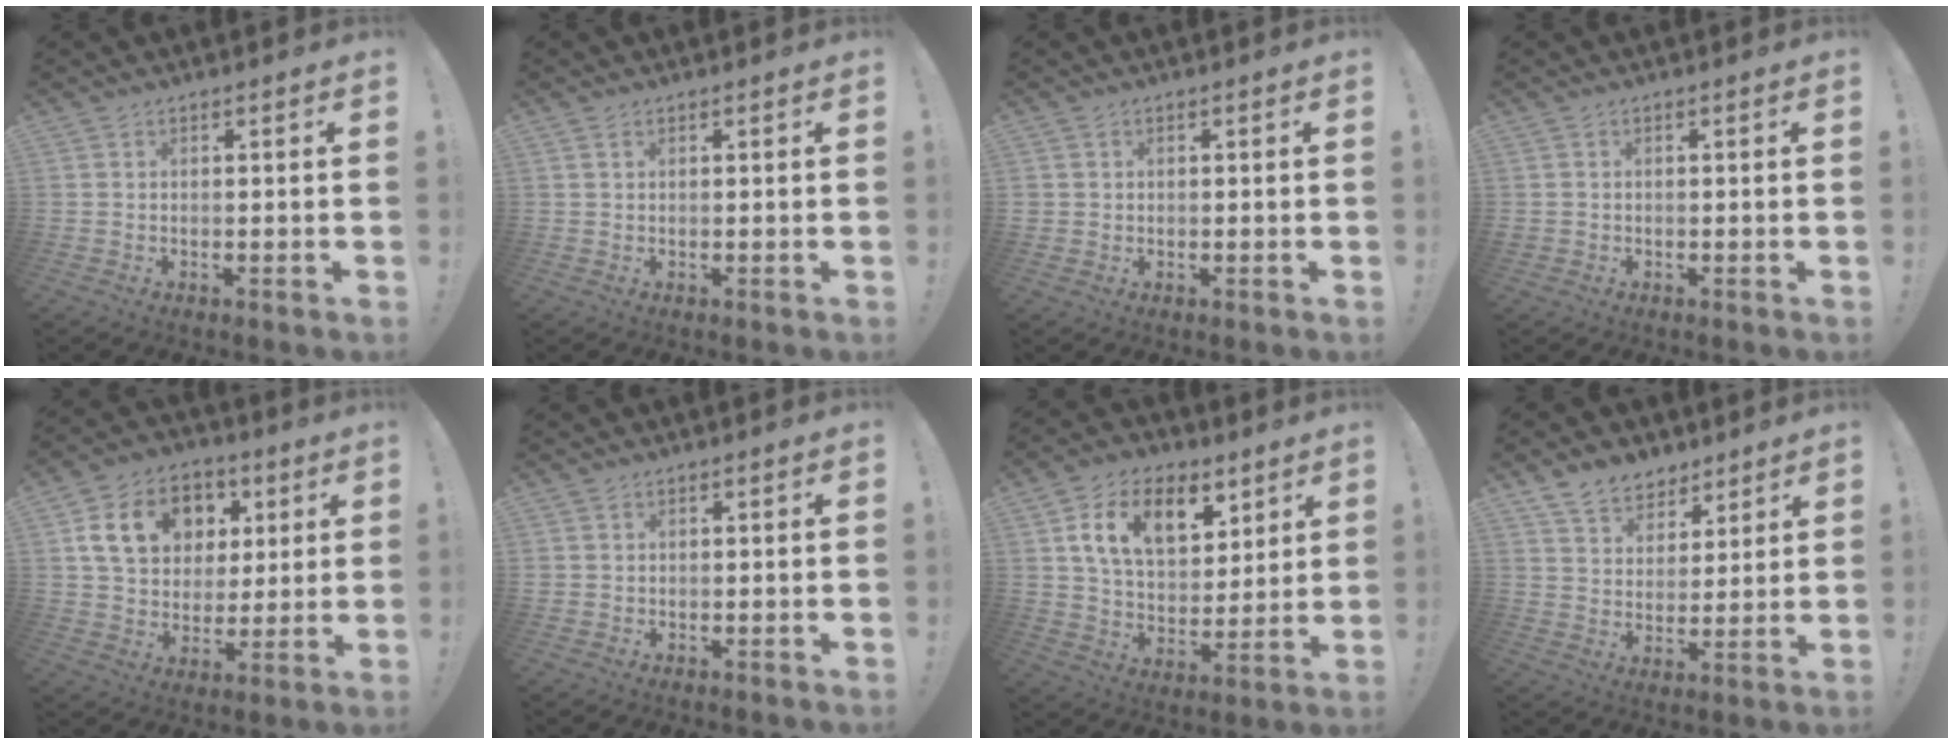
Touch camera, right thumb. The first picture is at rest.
{"total": 0.9, "force": [0.5, 0.5, 0.5], "torque": [-0.017, 0.004, 0.011]}
{"total": 1.4, "force": [0.5, 1.3, 0.2], "torque": [0.003, -0.003, 0.008]}
{"total": 0.9, "force": [-0.2, 0.9, 0.2], "torque": [-0.003, 0.001, -0.004]}
{"total": 16.4, "force": [5.8, 12.9, 8.4], "torque": [-0.123, -0.011, 0.118]}
{"total": 1.2, "force": [0.5, 1.1, 0.2], "torque": [0.004, -0.002, 0.008]}
{"total": 16.5, "force": [7.7, 10.6, 10.1], "torque": [-0.155, -0.030, 0.141]}
{"total": 9.5, "force": [7.1, 6.0, 2.1], "torque": [-0.043, -0.049, 0.141]}